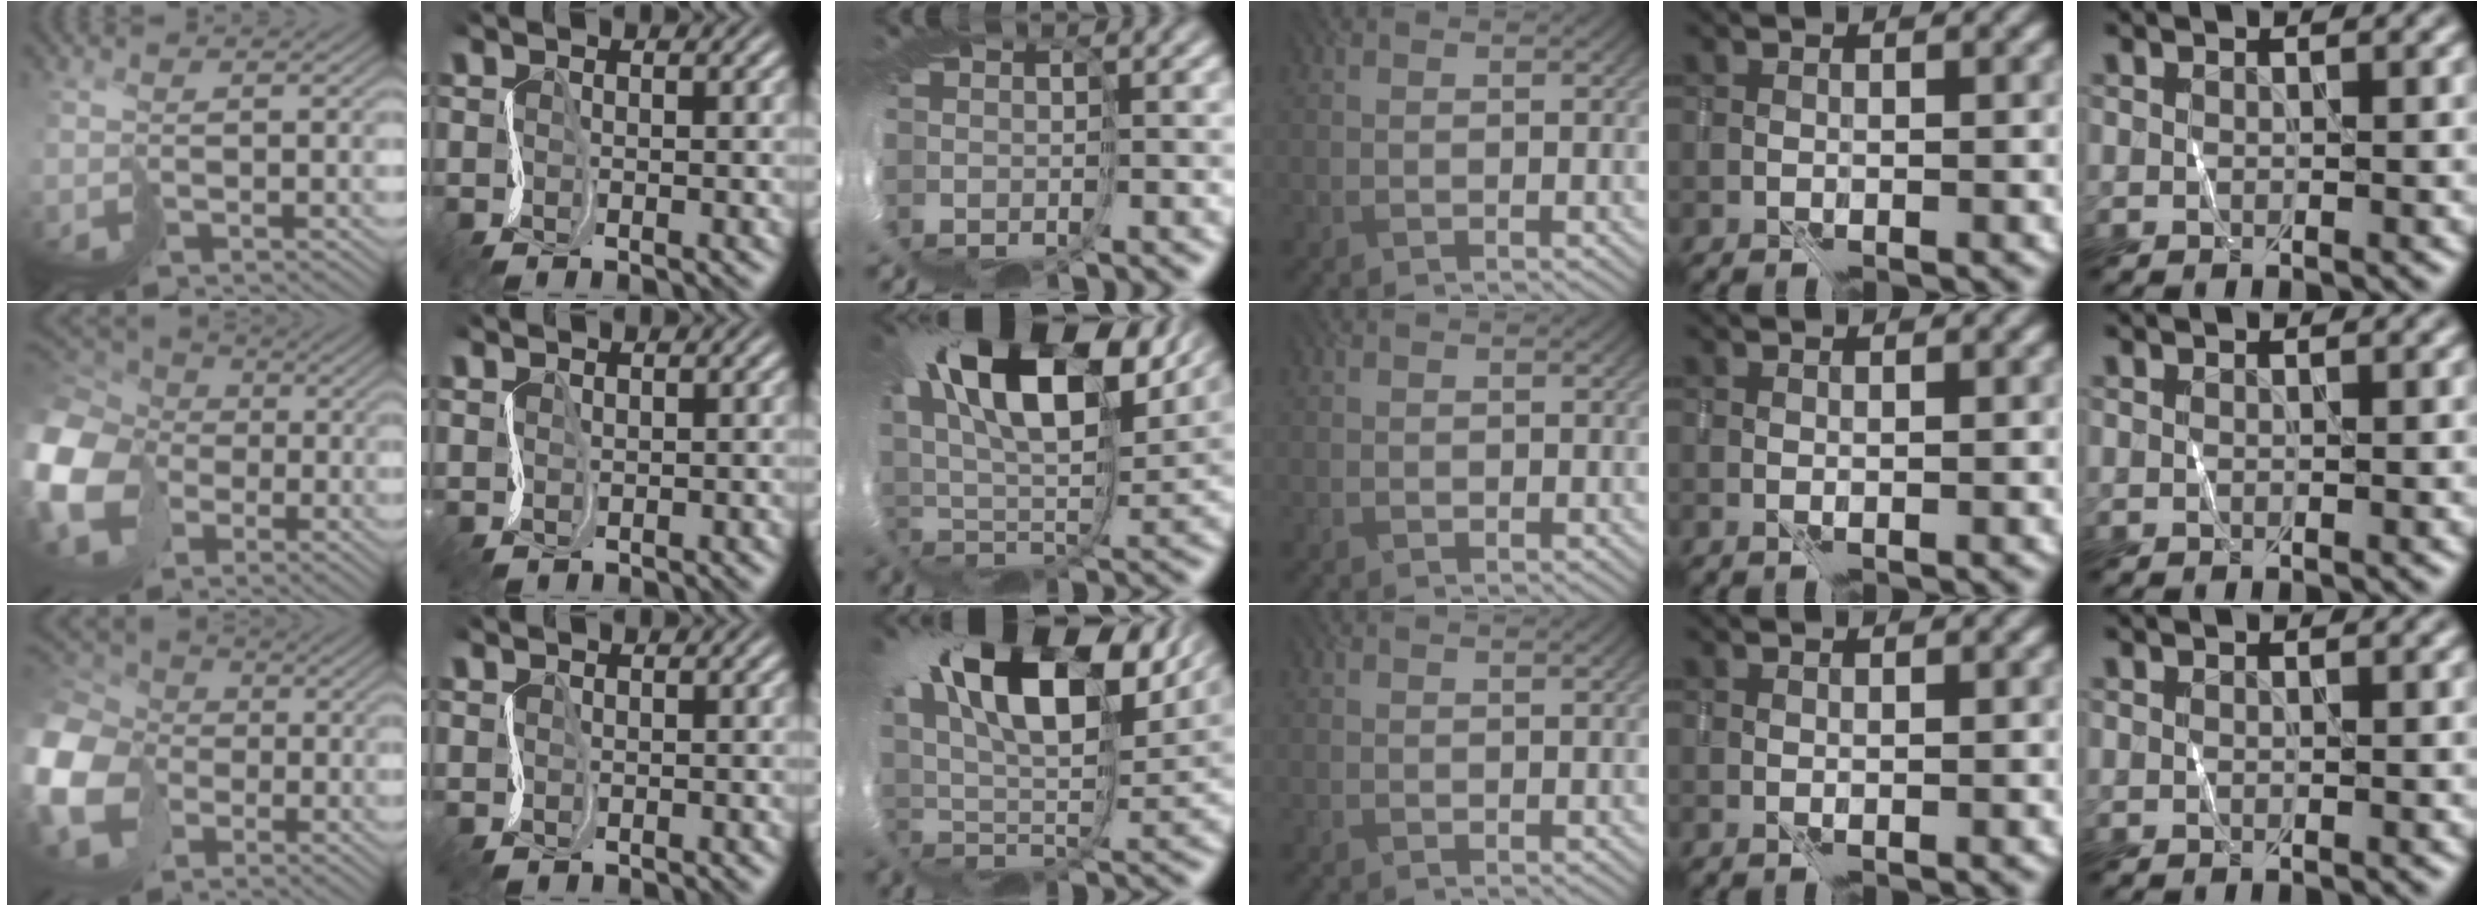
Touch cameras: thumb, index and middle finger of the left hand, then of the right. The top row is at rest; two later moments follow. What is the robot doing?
{"motion": "cut", "object": "tissue"}